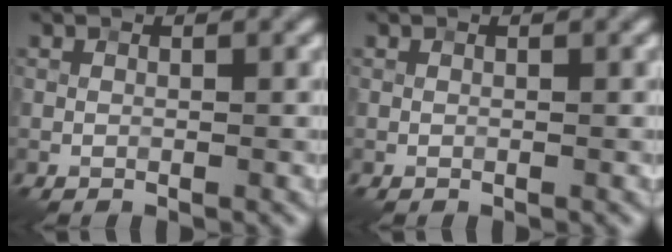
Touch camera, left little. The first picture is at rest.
{"total": 0.0}